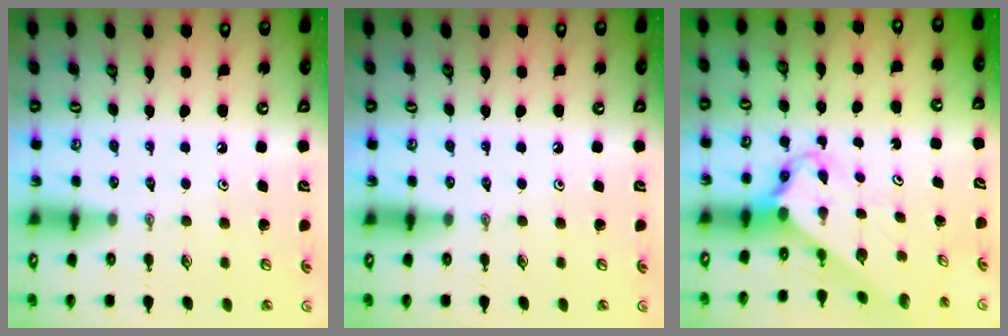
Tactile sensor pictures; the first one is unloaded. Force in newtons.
{"total": 0.0}
{"total": 2.5, "press": 2.5, "slide": 0.2}